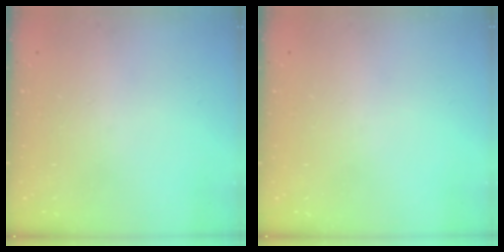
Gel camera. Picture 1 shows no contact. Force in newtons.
{"total": 0.0}